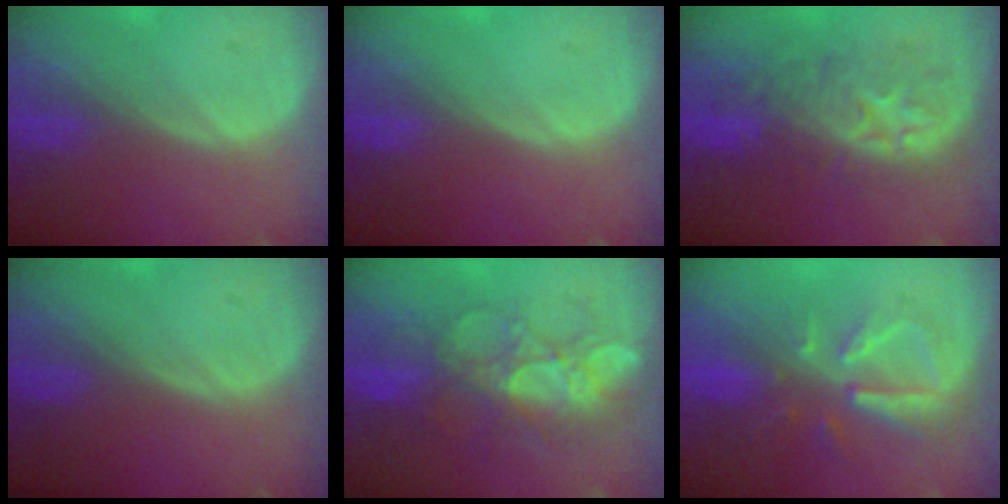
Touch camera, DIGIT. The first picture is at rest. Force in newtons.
{"total": 0.0}
{"total": 9.5, "press": 9.0, "slide": 3.1}
{"total": 0.0}
{"total": 8.8, "press": 8.5, "slide": 2.3}
{"total": 8.0, "press": 7.4, "slide": 3.0}